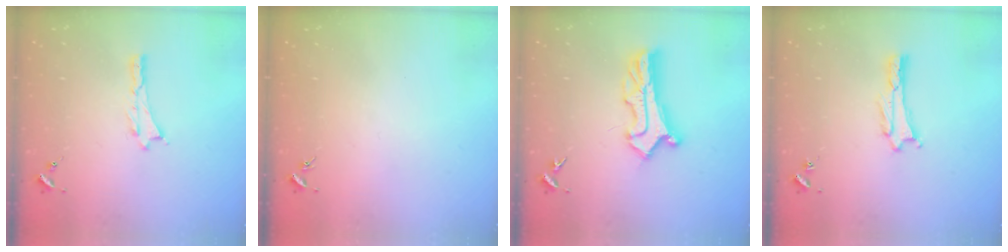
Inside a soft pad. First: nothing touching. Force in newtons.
{"total": 0.0}
{"total": 6.7, "press": 6.7, "slide": 0.6}
{"total": 1.6, "press": 1.6, "slide": 0.2}